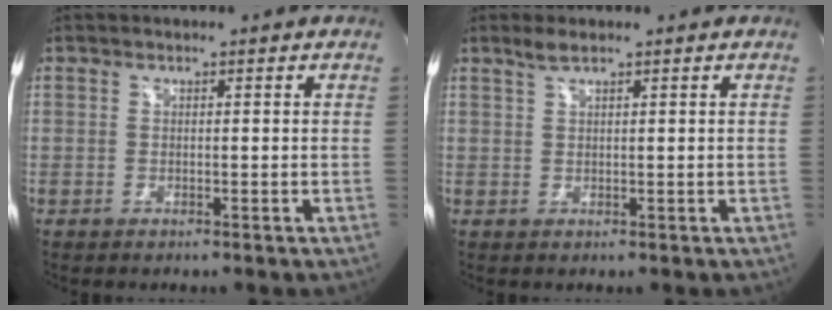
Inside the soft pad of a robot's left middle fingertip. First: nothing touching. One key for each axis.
{"total": 1.7, "fx": 1.4, "fy": 0.0, "fz": 1.1, "tx": -0.030, "ty": 0.005, "tz": 0.030}